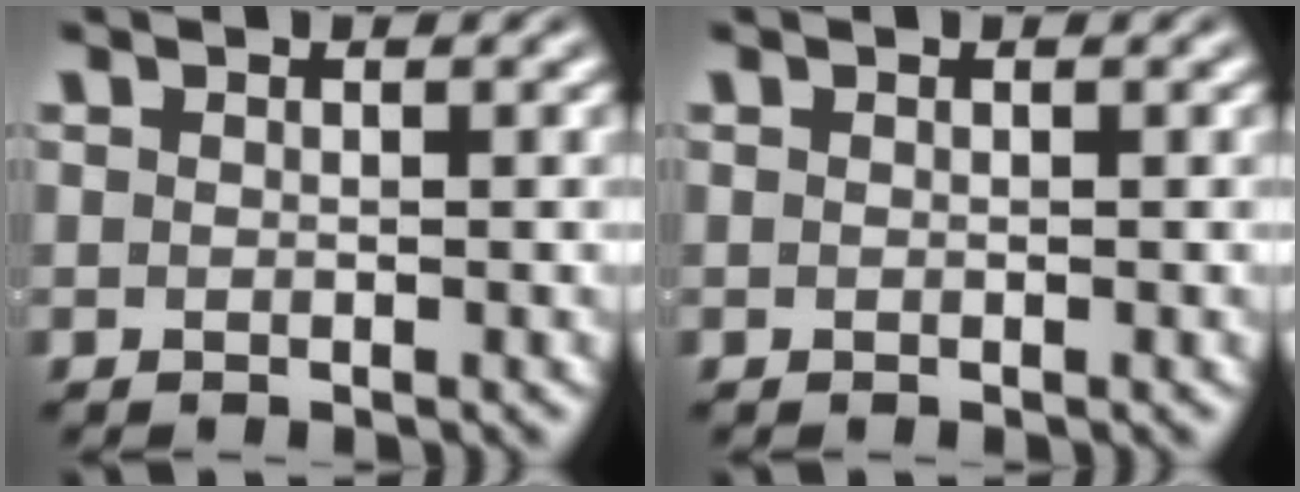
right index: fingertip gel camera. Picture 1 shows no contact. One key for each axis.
{"total": 0.0}